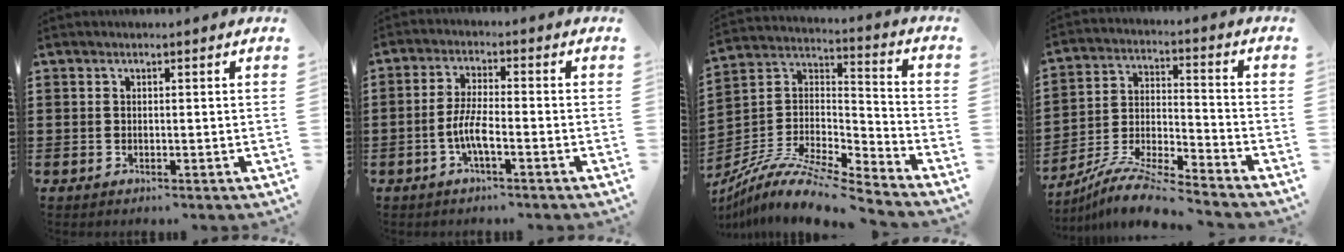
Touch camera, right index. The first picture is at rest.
{"total": 5.2, "force": [-2.1, 1.0, 4.6], "torque": [-0.114, -0.011, -0.048]}
{"total": 10.2, "force": [-8.5, 2.0, 5.2], "torque": [-0.110, 0.008, -0.172]}
{"total": 9.2, "force": [-8.6, 0.1, 3.2], "torque": [-0.068, 0.002, -0.174]}